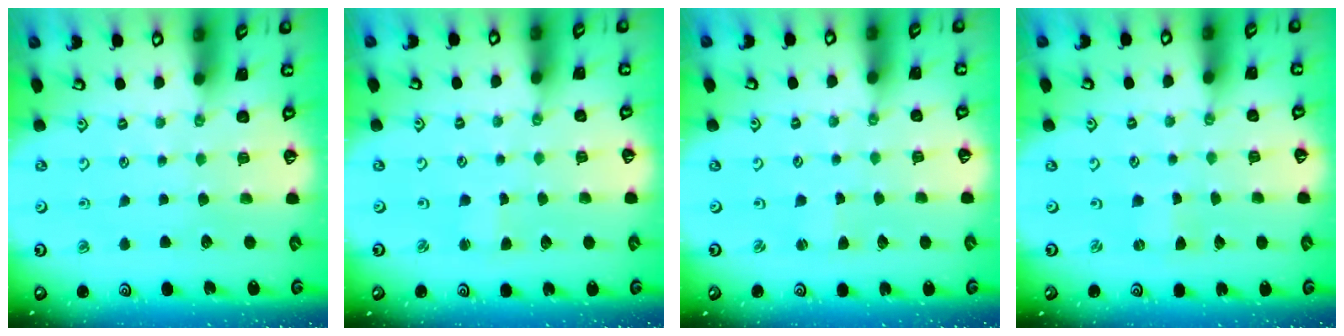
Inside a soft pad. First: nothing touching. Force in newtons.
{"total": 1.4, "press": 1.3, "slide": 0.3}
{"total": 1.0, "press": 1.0, "slide": 0.2}
{"total": 0.0}